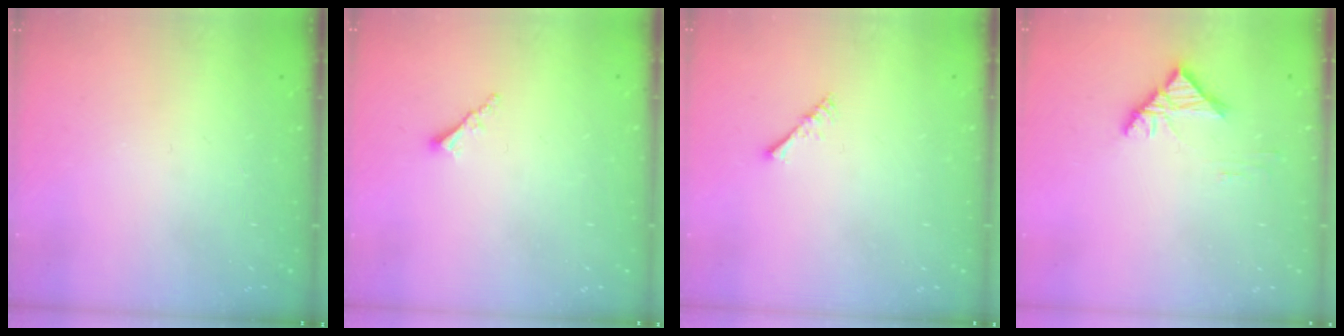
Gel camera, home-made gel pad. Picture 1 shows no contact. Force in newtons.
{"total": 1.7, "press": 1.7, "slide": 0.3}
{"total": 2.0, "press": 1.9, "slide": 0.4}
{"total": 4.2, "press": 4.0, "slide": 1.1}